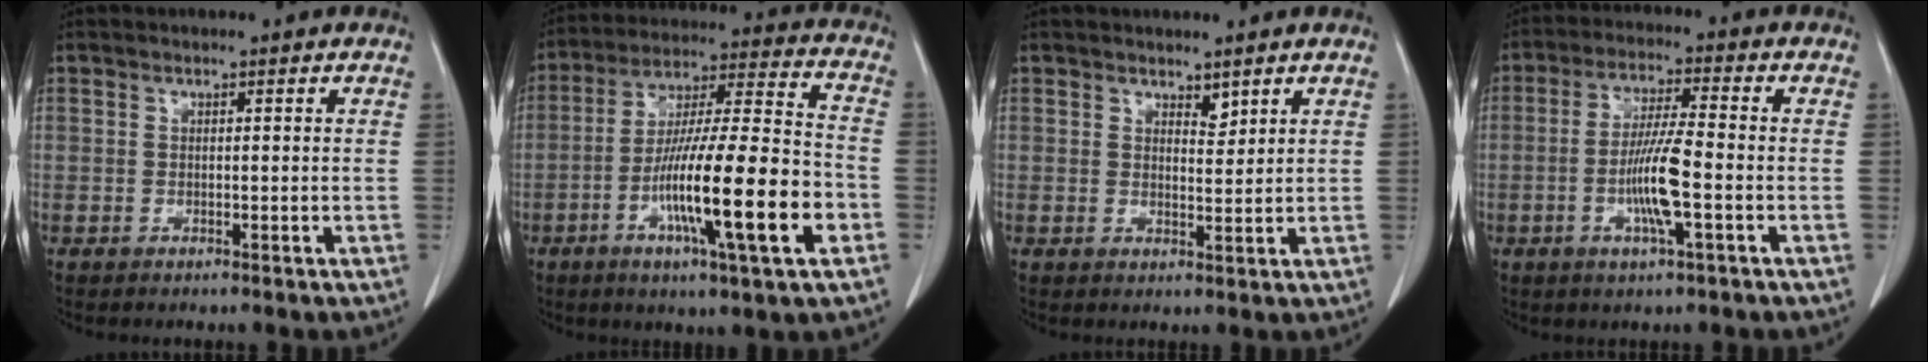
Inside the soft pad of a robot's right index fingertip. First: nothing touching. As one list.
[{"total": 19.7, "force": [-6.6, 1.2, 18.5], "torque": [-0.314, -0.011, -0.110]}, {"total": 2.0, "force": [1.6, 0.7, 0.9], "torque": [-0.014, -0.006, 0.029]}, {"total": 8.4, "force": [-2.3, 0.4, 8.1], "torque": [-0.157, -0.005, -0.045]}]